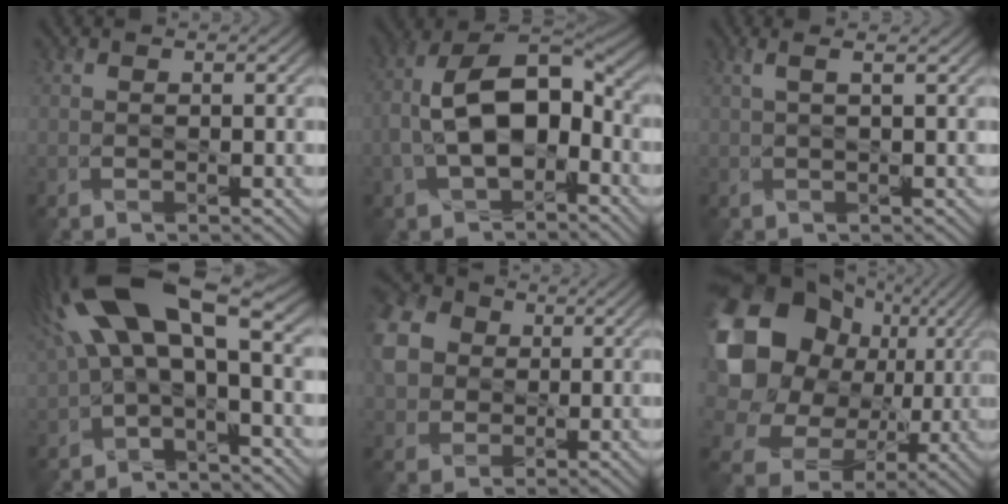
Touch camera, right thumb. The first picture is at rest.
{"total": 13.2, "force": [-2.0, 7.7, 10.5], "torque": [-0.212, 0.007, -0.038]}
{"total": 2.3, "force": [0.9, 0.5, 2.0], "torque": [-0.025, 0.006, -0.002]}
{"total": 15.4, "force": [3.4, 6.4, 13.5], "torque": [-0.283, 0.020, 0.060]}
{"total": 9.0, "force": [1.5, 7.4, 4.9], "torque": [-0.147, 0.018, 0.026]}
{"total": 19.2, "force": [4.2, 16.1, 9.7], "torque": [-0.250, 0.005, 0.096]}